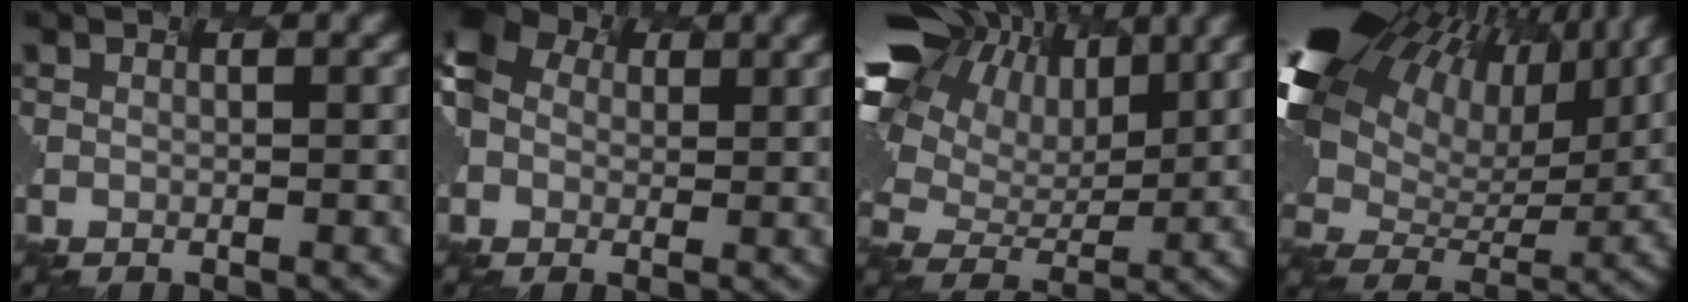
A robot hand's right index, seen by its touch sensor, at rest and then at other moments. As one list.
[{"total": 5.4, "force": [0.3, 4.8, 2.6], "torque": [-0.079, 0.014, -0.001]}, {"total": 13.9, "force": [5.6, 10.0, 8.0], "torque": [-0.231, 0.042, 0.102]}, {"total": 16.5, "force": [7.3, 10.3, 10.7], "torque": [-0.262, 0.042, 0.147]}]